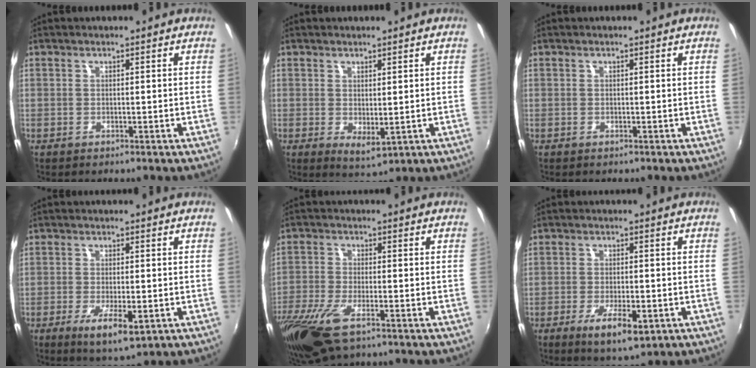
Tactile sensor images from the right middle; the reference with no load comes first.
{"total": 3.1, "force": [0.5, 1.3, 2.8], "torque": [-0.045, -0.009, 0.013]}
{"total": 0.0}
{"total": 6.9, "force": [-2.9, 1.8, 6.0], "torque": [-0.119, -0.021, -0.044]}
{"total": 13.8, "force": [-8.3, 5.2, 9.7], "torque": [-0.229, -0.052, -0.159]}
{"total": 7.4, "force": [-3.5, 2.2, 6.1], "torque": [-0.124, -0.019, -0.055]}